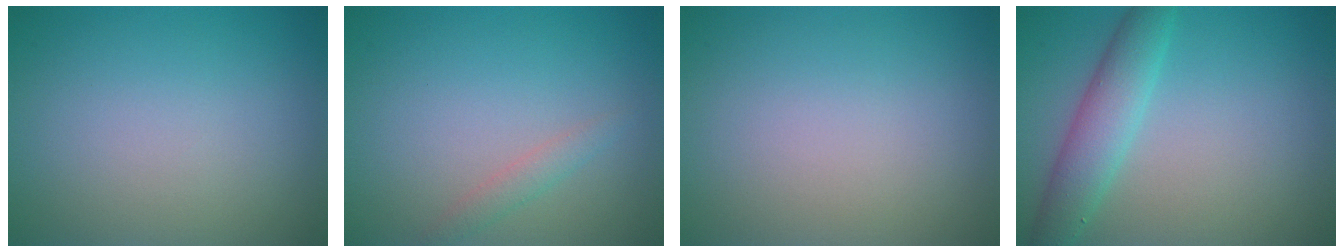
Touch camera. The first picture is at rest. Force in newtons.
{"total": 1.3, "press": 1.3, "slide": 0.2}
{"total": 0.0}
{"total": 4.0, "press": 4.0, "slide": 0.4}